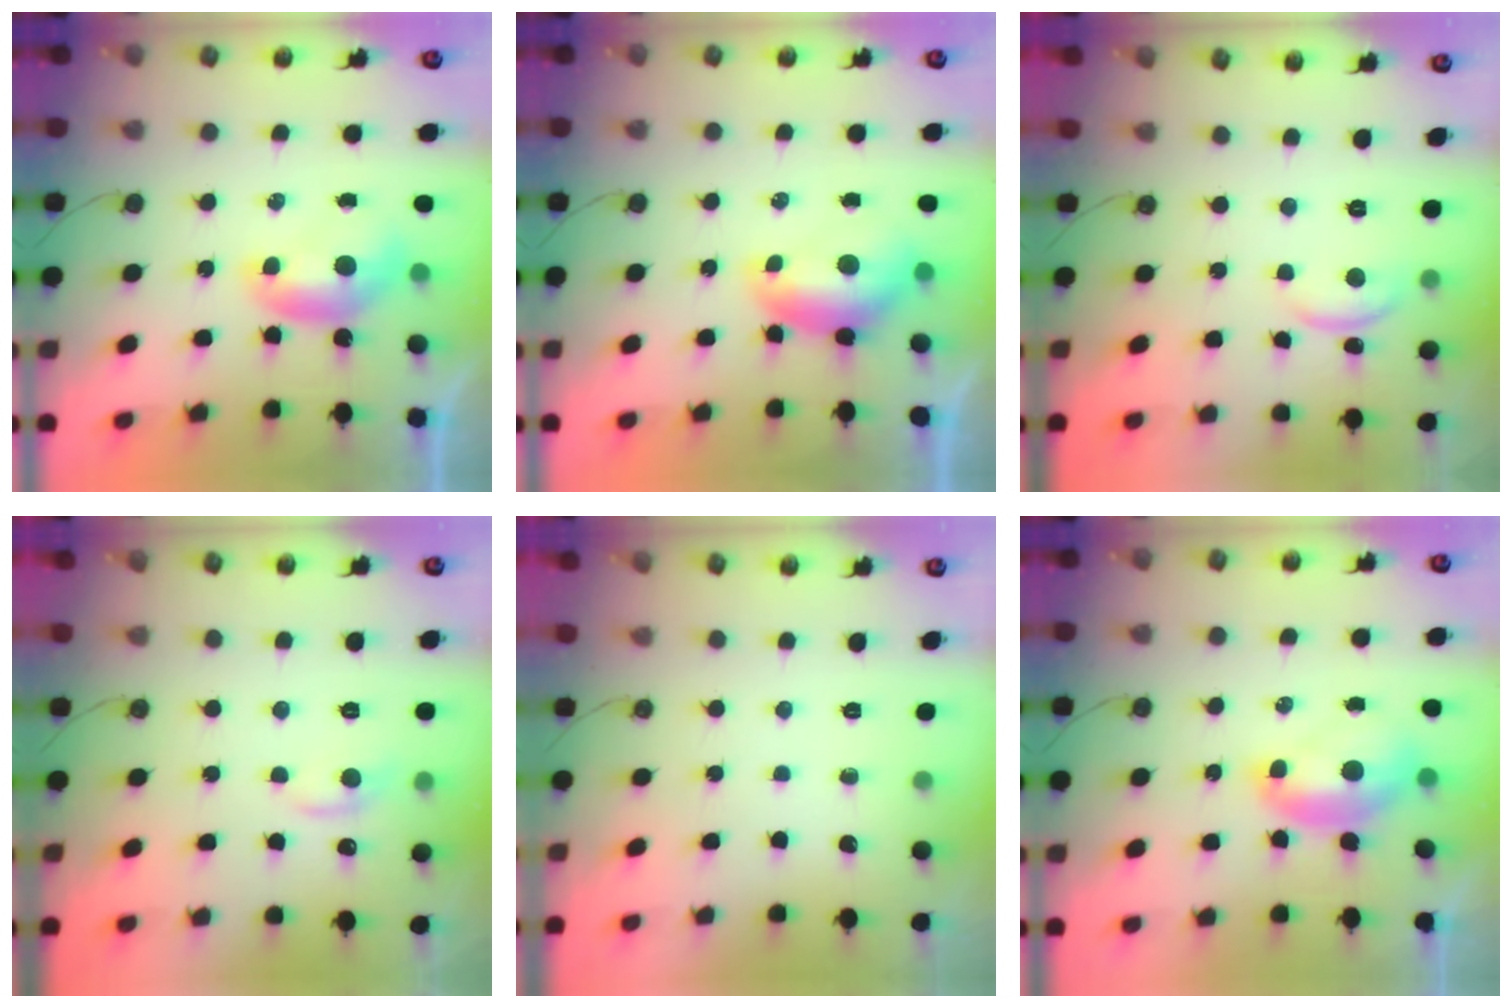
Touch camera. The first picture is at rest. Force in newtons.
{"total": 0.9, "press": 0.7, "slide": 0.5}
{"total": 2.4, "press": 2.4, "slide": 0.4}
{"total": 0.8, "press": 0.0, "slide": 0.8}
{"total": 0.0}
{"total": 2.2, "press": 2.1, "slide": 0.6}